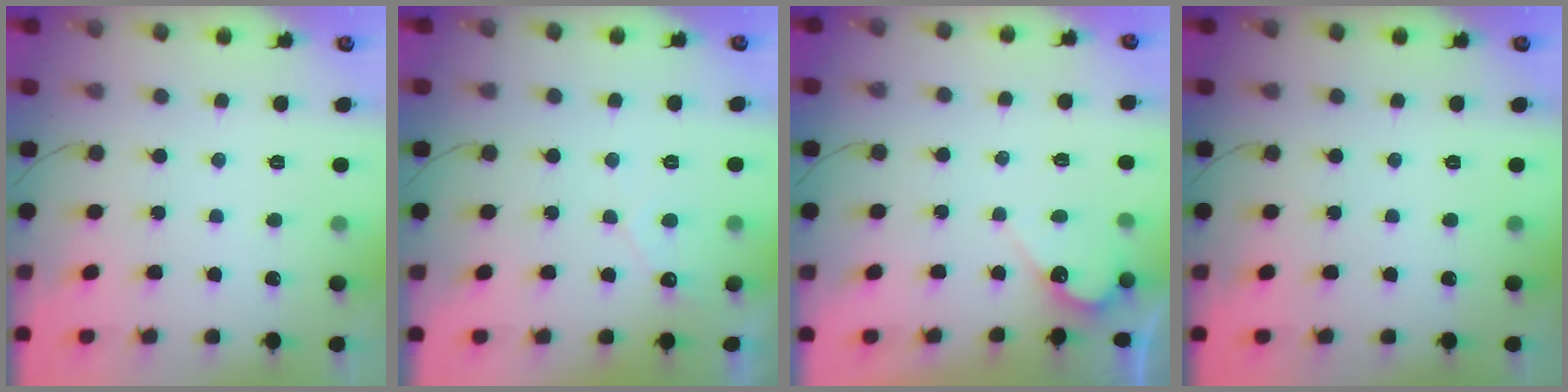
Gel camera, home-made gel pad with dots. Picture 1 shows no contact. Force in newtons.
{"total": 2.8, "press": 2.8, "slide": 0.1}
{"total": 4.9, "press": 4.9, "slide": 0.3}
{"total": 0.0}